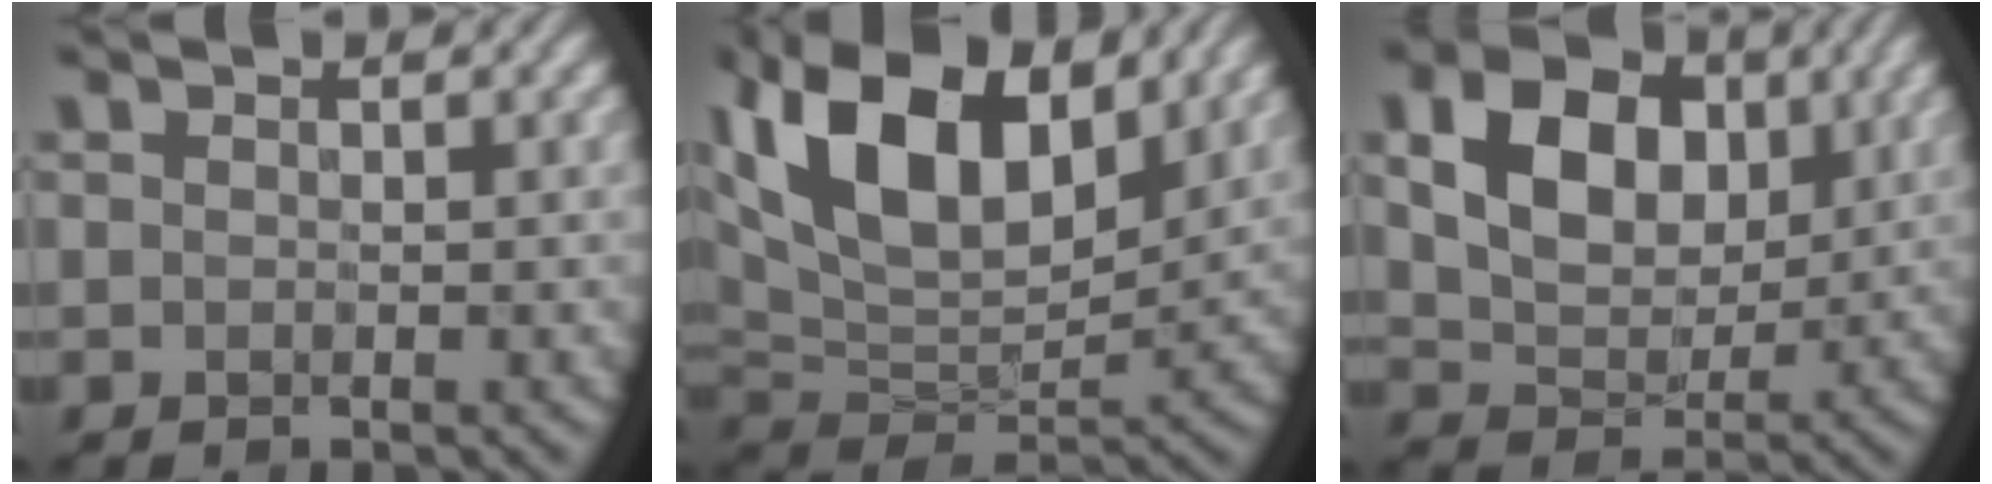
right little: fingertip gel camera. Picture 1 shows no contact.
{"total": 13.8, "force": [6.0, 7.7, 9.8], "torque": [-0.194, 0.021, 0.105]}
{"total": 7.7, "force": [1.9, 5.4, 5.1], "torque": [-0.106, -0.006, 0.032]}